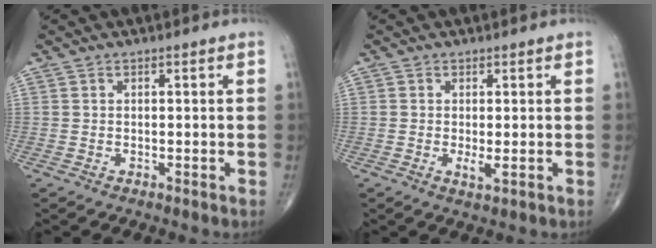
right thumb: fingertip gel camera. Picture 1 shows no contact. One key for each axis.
{"total": 2.0, "fx": -0.2, "fy": 0.5, "fz": 1.9, "tx": -0.040, "ty": -0.007, "tz": -0.003}